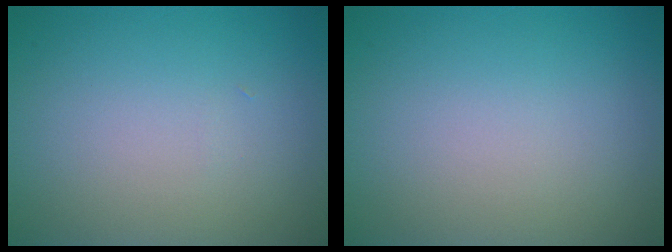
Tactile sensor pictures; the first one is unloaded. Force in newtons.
{"total": 0.0}